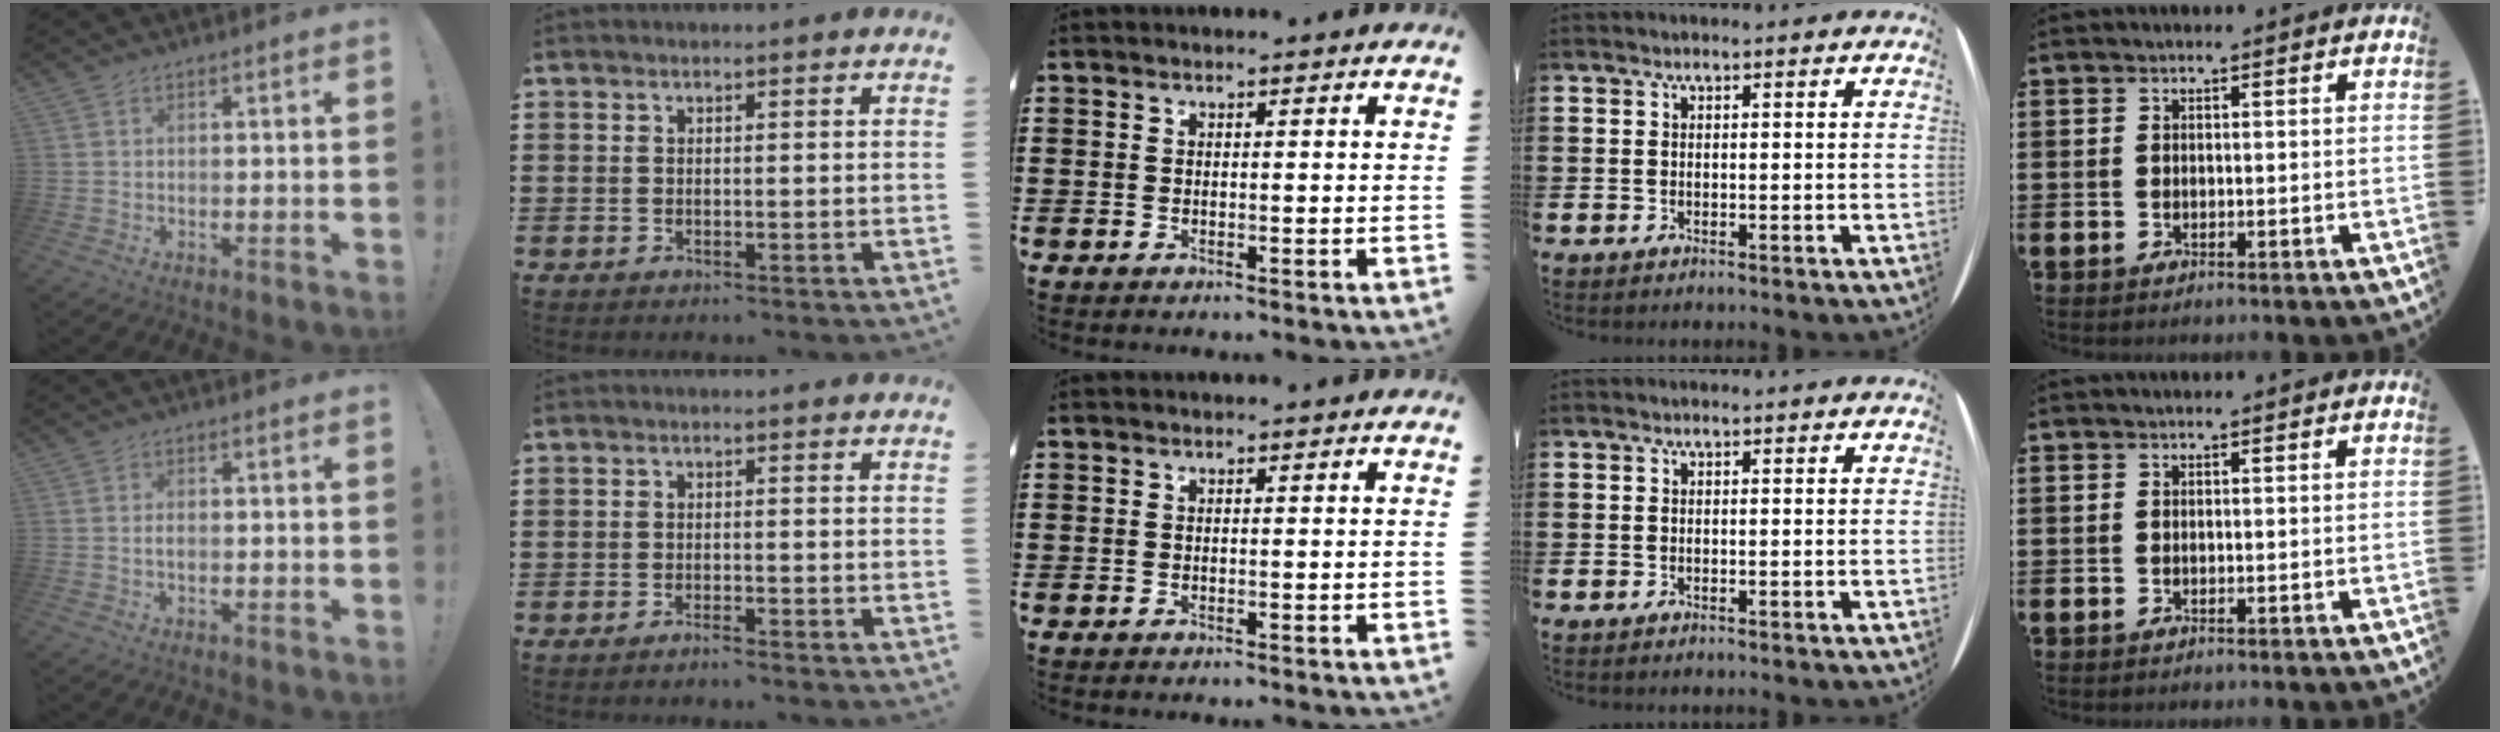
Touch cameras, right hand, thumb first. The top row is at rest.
{"thumb": {"total": 1.3, "force": [-0.4, 0.7, 1.0], "torque": [-0.017, 0.004, -0.008]}, "index": {"total": 1.3, "force": [-1.1, 0.1, 0.5], "torque": [-0.010, -0.002, -0.021]}}